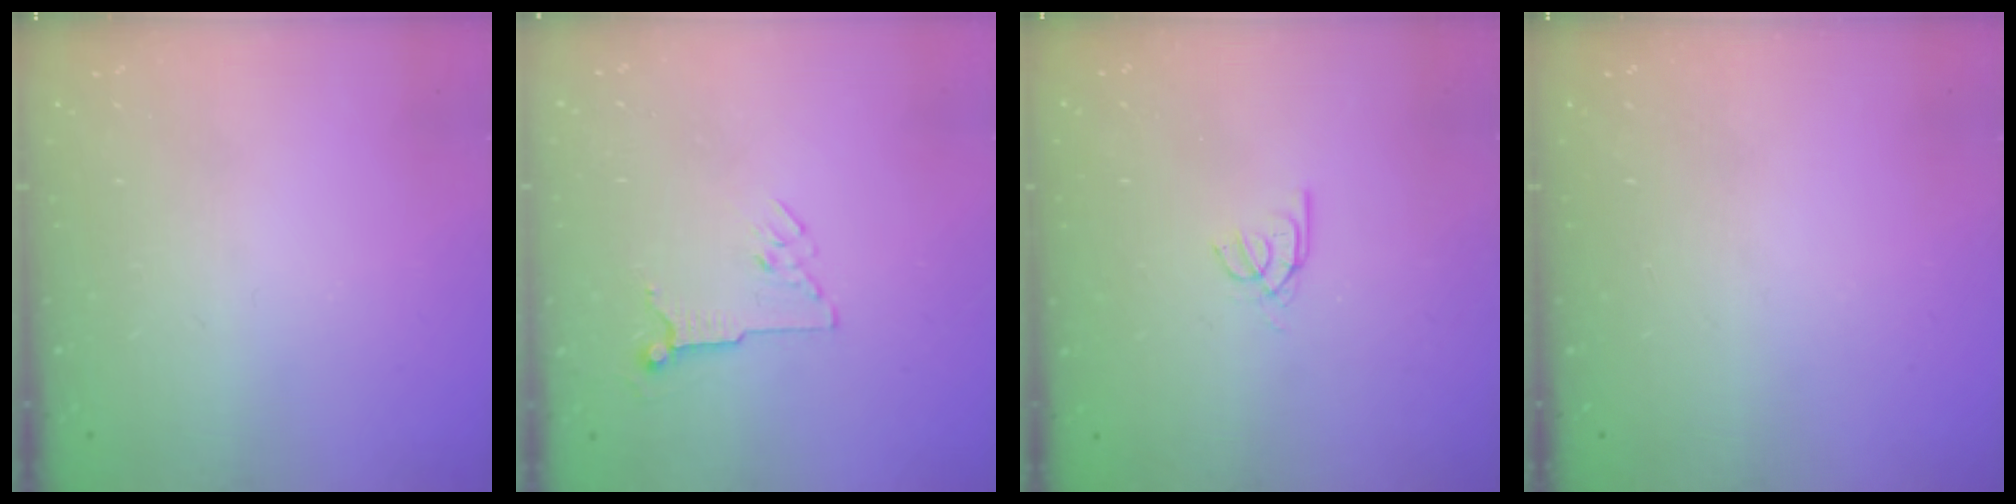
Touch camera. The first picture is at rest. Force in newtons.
{"total": 6.3, "press": 6.3, "slide": 0.5}
{"total": 2.6, "press": 2.6, "slide": 0.2}
{"total": 0.0}